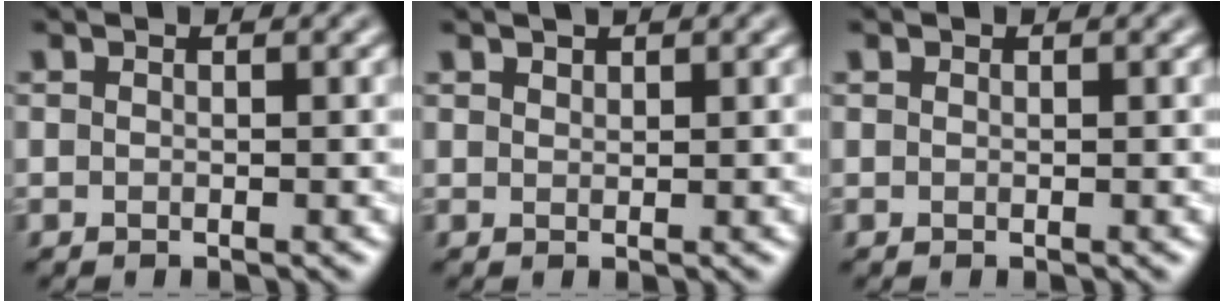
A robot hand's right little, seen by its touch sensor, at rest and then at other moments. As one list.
[{"total": 0.9, "force": [0.8, 0.3, 0.2], "torque": [-0.006, 0.002, 0.016]}, {"total": 0.0}]